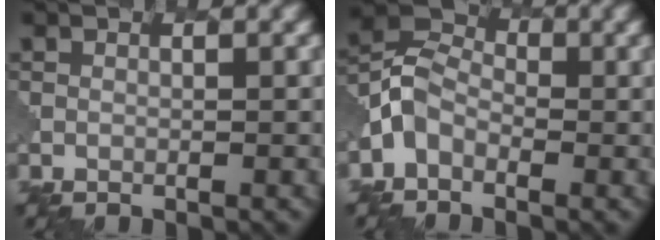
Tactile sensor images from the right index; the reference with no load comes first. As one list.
[{"total": 3.8, "force": [-1.6, 2.8, 2.1], "torque": [-0.044, 0.010, -0.042]}]